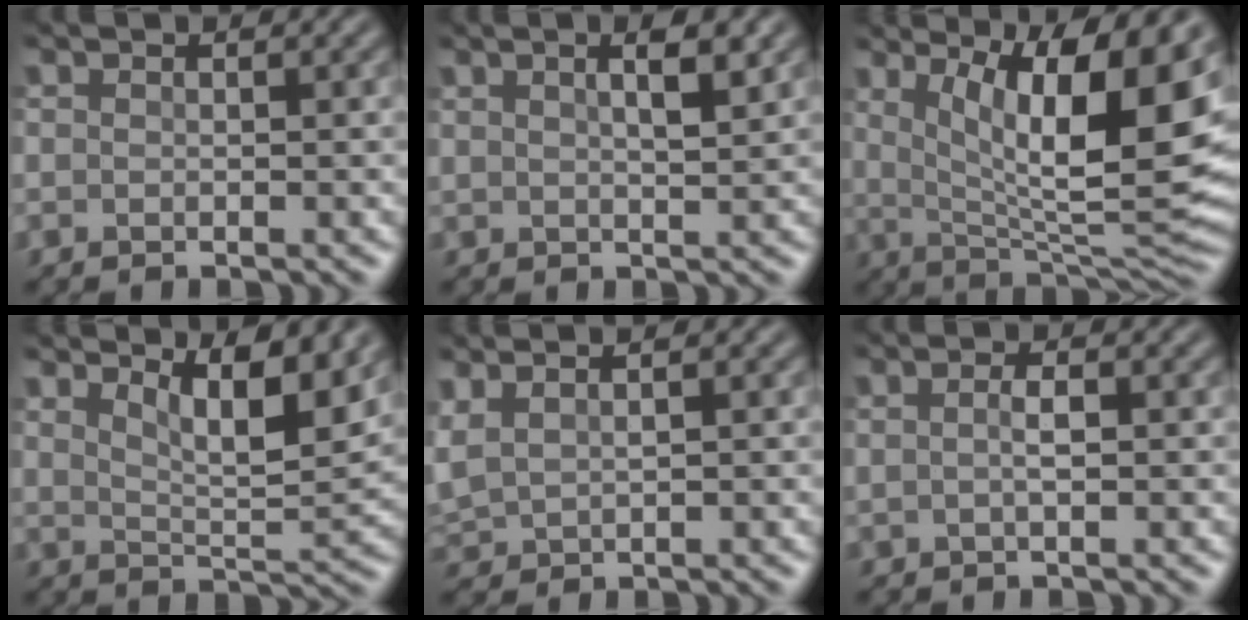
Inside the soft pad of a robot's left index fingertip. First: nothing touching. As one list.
[{"total": 3.1, "force": [1.5, 0.9, 2.5], "torque": [-0.025, 0.007, 0.012]}, {"total": 13.9, "force": [4.0, 4.1, 12.6], "torque": [-0.182, -0.011, 0.066]}, {"total": 6.4, "force": [4.2, 1.6, 4.6], "torque": [-0.073, -0.002, 0.065]}, {"total": 2.3, "force": [1.3, 1.0, 1.6], "torque": [-0.055, 0.011, 0.034]}, {"total": 1.4, "force": [-0.1, 0.3, 1.3], "torque": [-0.028, 0.000, -0.002]}]